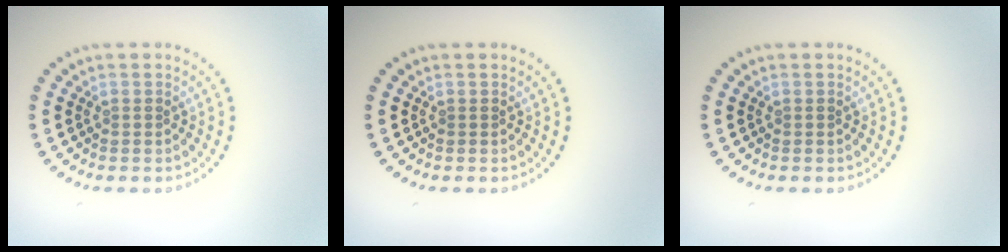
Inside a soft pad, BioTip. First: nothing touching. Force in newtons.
{"total": 0.0}
{"total": 0.0}